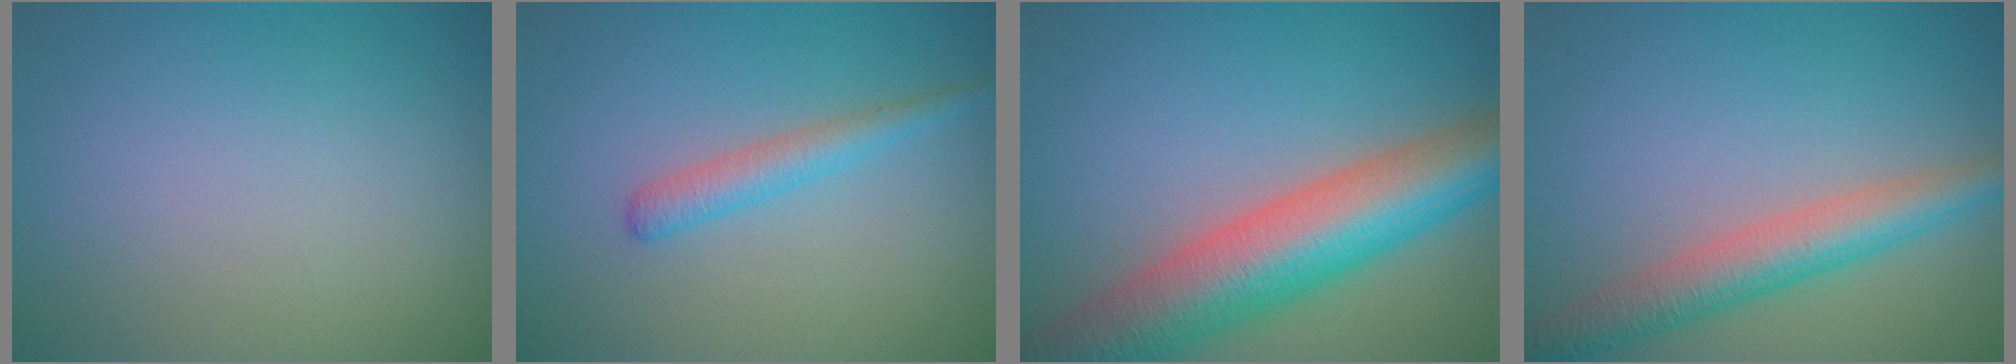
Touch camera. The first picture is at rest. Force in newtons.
{"total": 2.1, "press": 2.1, "slide": 0.1}
{"total": 11.0, "press": 10.9, "slide": 0.5}
{"total": 4.8, "press": 4.8, "slide": 0.2}